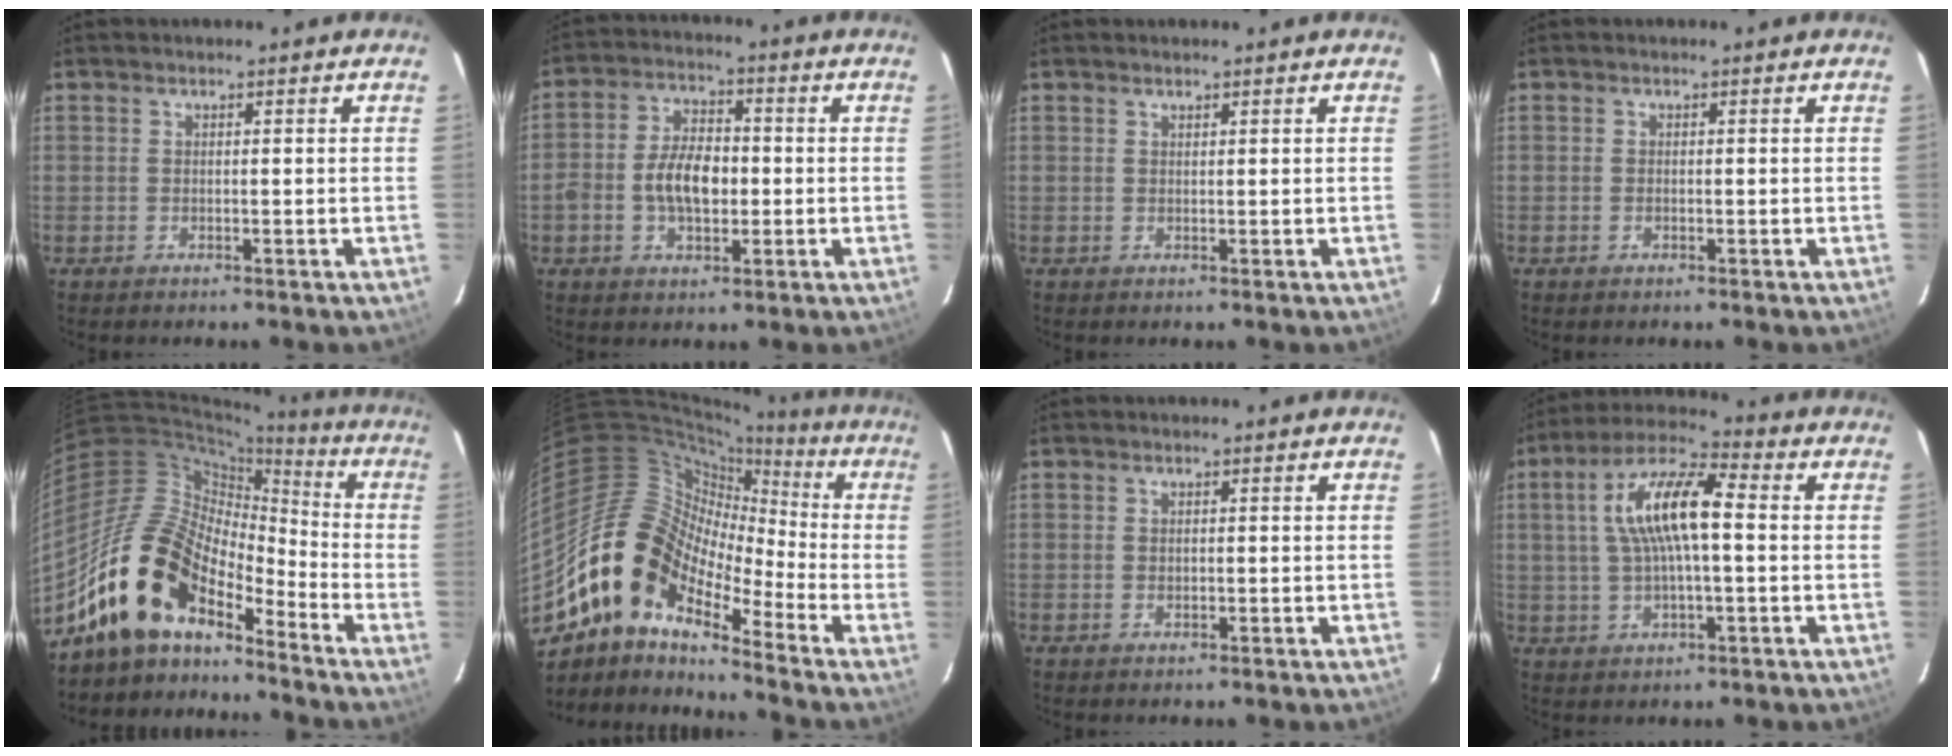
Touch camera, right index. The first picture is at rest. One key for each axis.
{"total": 8.6, "fx": -1.3, "fy": 5.0, "fz": 6.9, "tx": -0.137, "ty": 0.014, "tz": -0.022}
{"total": 0.5, "fx": 0.5, "fy": 0.2, "fz": 0.1, "tx": -0.001, "ty": 0.002, "tz": 0.010}
{"total": 0.5, "fx": -0.2, "fy": 0.3, "fz": 0.4, "tx": -0.006, "ty": 0.000, "tz": -0.004}
{"total": 16.3, "fx": -12.6, "fy": 6.8, "fz": 7.9, "tx": -0.142, "ty": 0.012, "tz": -0.247}
{"total": 16.1, "fx": -10.1, "fy": 7.6, "fz": 9.9, "tx": -0.164, "ty": 0.000, "tz": -0.210}
{"total": 0.7, "fx": 0.0, "fy": 0.6, "fz": 0.4, "tx": -0.006, "ty": 0.000, "tz": 0.001}
{"total": 12.6, "fx": 1.4, "fy": 3.7, "fz": 12.0, "tx": -0.225, "ty": 0.022, "tz": 0.022}